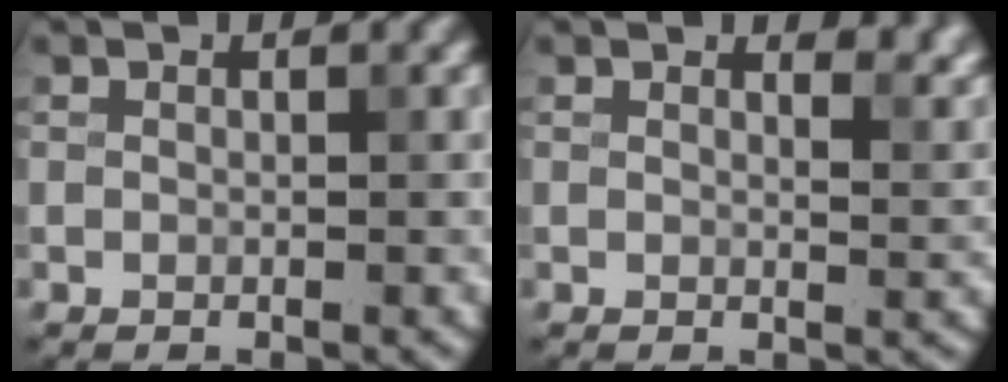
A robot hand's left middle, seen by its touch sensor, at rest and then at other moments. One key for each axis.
{"total": 2.4, "fx": 1.9, "fy": 0.8, "fz": 1.3, "tx": -0.021, "ty": -0.002, "tz": 0.022}